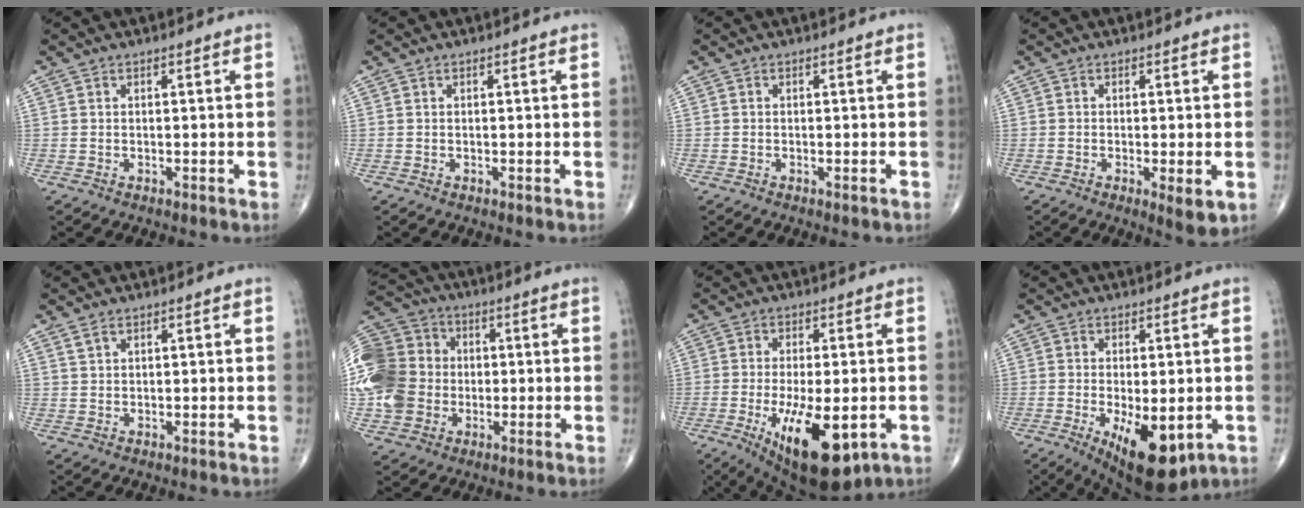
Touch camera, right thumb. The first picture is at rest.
{"total": 0.0}
{"total": 0.5, "force": [-0.3, 0.1, 0.4], "torque": [-0.010, -0.001, -0.005]}
{"total": 4.4, "force": [-1.1, 1.2, 4.1], "torque": [-0.066, -0.013, -0.020]}
{"total": 1.4, "force": [1.0, 0.7, 0.7], "torque": [-0.015, 0.004, 0.021]}
{"total": 18.9, "force": [-1.2, 16.1, 10.0], "torque": [-0.218, 0.029, -0.022]}
{"total": 16.3, "force": [-5.6, 6.5, 13.8], "torque": [-0.221, -0.013, -0.068]}
{"total": 12.8, "force": [-4.3, 5.6, 10.7], "torque": [-0.156, -0.013, -0.049]}